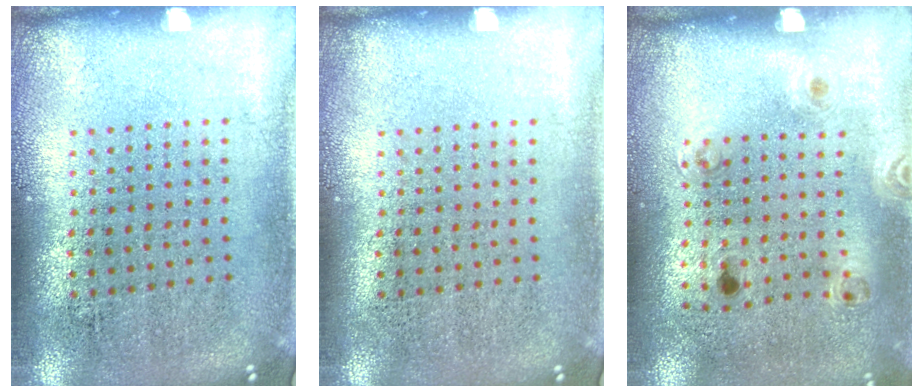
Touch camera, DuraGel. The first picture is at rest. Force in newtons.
{"total": 0.0}
{"total": 1.3, "press": 0.7, "slide": 1.1}